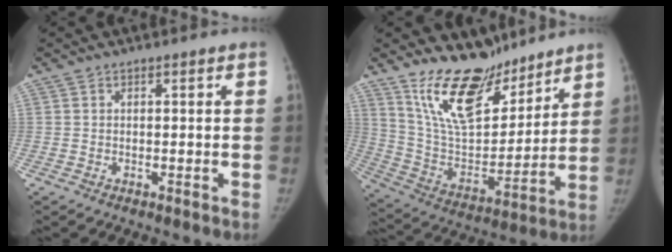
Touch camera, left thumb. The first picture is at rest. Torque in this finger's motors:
{"motor_torque": [0.32, 0.13, 1.49, -1.31, 0.18]}